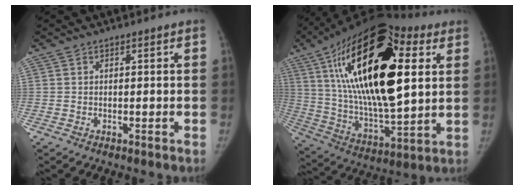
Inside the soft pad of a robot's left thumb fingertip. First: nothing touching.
{"total": 33.7, "force": [9.7, 14.2, 29.0], "torque": [-0.513, -0.012, 0.153]}